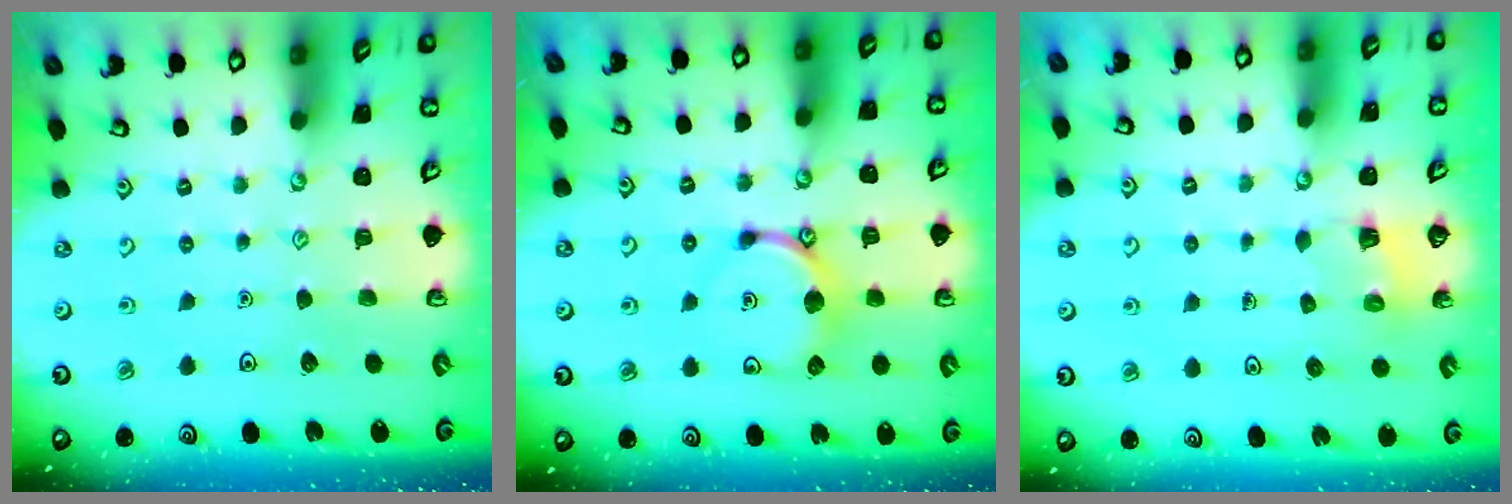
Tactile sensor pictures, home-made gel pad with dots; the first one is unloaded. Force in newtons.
{"total": 9.1, "press": 9.1, "slide": 0.4}
{"total": 2.6, "press": 2.6, "slide": 0.3}